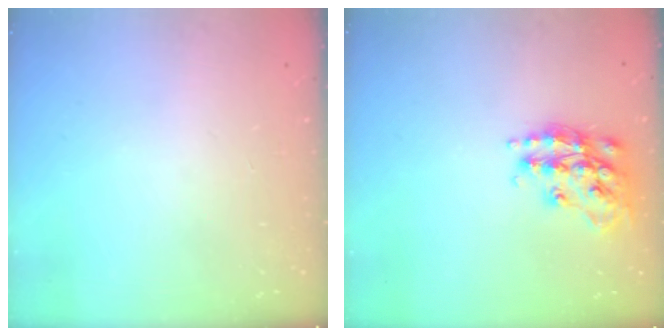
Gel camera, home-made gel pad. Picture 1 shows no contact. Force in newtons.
{"total": 17.2, "press": 17.2, "slide": 1.2}